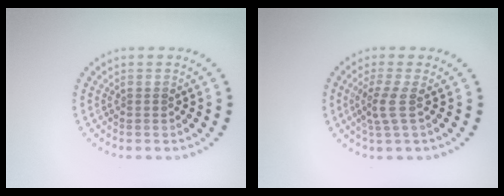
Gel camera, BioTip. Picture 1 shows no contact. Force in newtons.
{"total": 2.1, "press": 1.5, "slide": 1.4}